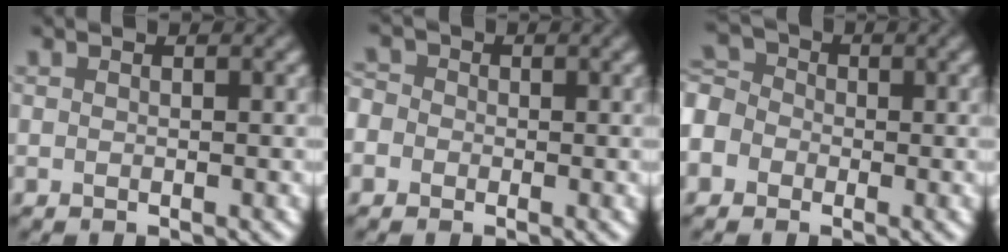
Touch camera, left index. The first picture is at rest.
{"total": 3.0, "force": [0.2, 2.8, 1.1], "torque": [-0.010, 0.026, -0.028]}
{"total": 5.8, "force": [-2.2, 4.9, 2.1], "torque": [-0.061, 0.012, -0.058]}